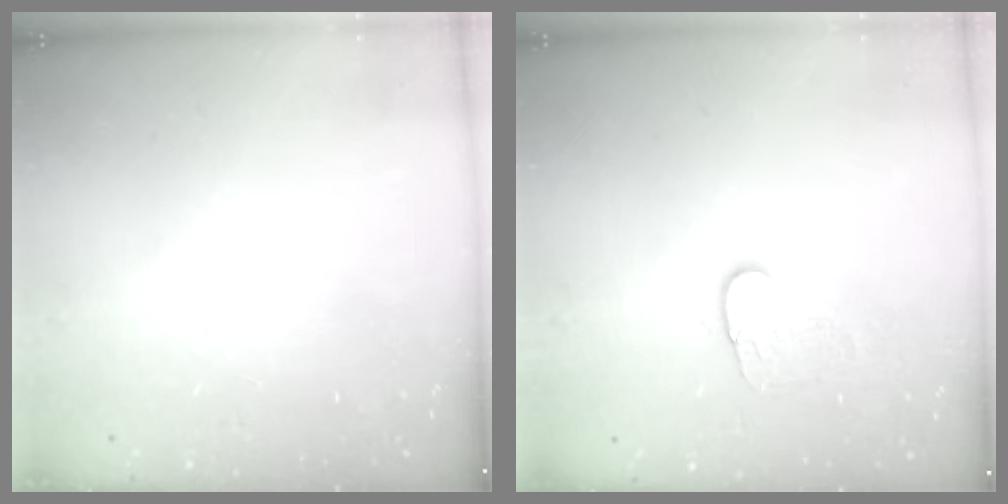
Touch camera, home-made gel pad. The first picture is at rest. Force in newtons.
{"total": 4.9, "press": 4.8, "slide": 0.5}